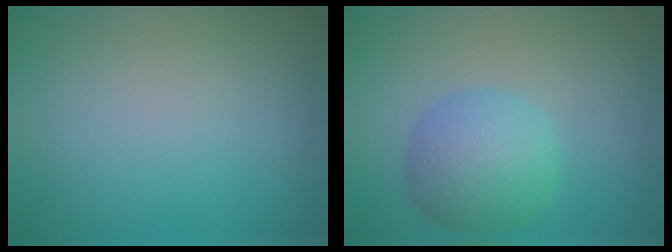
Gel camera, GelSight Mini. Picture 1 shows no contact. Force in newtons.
{"total": 4.8, "press": 4.8, "slide": 0.1}